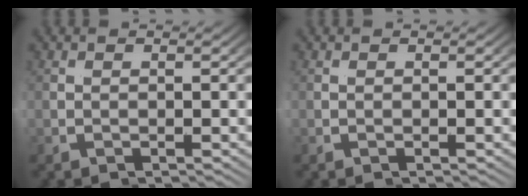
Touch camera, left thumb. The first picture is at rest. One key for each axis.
{"total": 0.0}